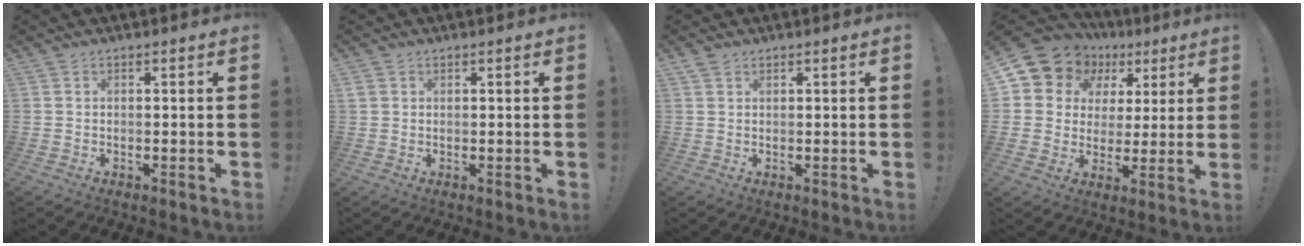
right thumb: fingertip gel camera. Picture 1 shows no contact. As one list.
[{"total": 1.5, "force": [0.8, 1.0, 0.6], "torque": [-0.009, 0.001, 0.015]}, {"total": 1.5, "force": [1.1, 0.8, 0.4], "torque": [-0.016, 0.001, 0.024]}, {"total": 10.9, "force": [5.6, 8.9, 3.1], "torque": [-0.049, -0.041, 0.111]}]